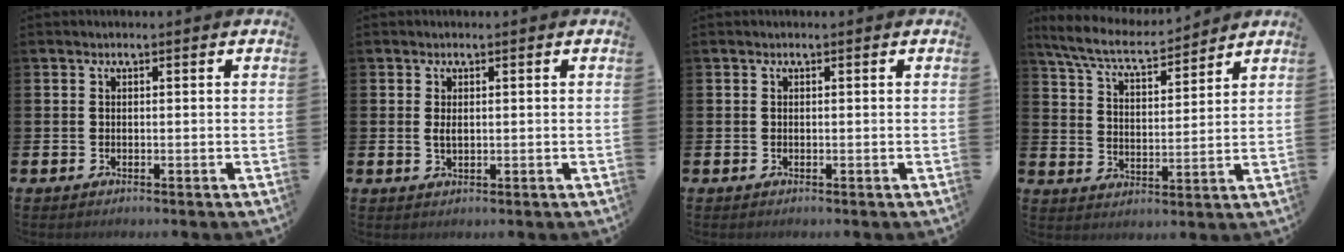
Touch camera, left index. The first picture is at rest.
{"total": 1.3, "force": [0.3, 0.6, 1.1], "torque": [-0.012, 0.001, 0.001]}
{"total": 0.0}
{"total": 7.3, "force": [6.7, 1.1, 2.6], "torque": [-0.080, -0.035, 0.118]}